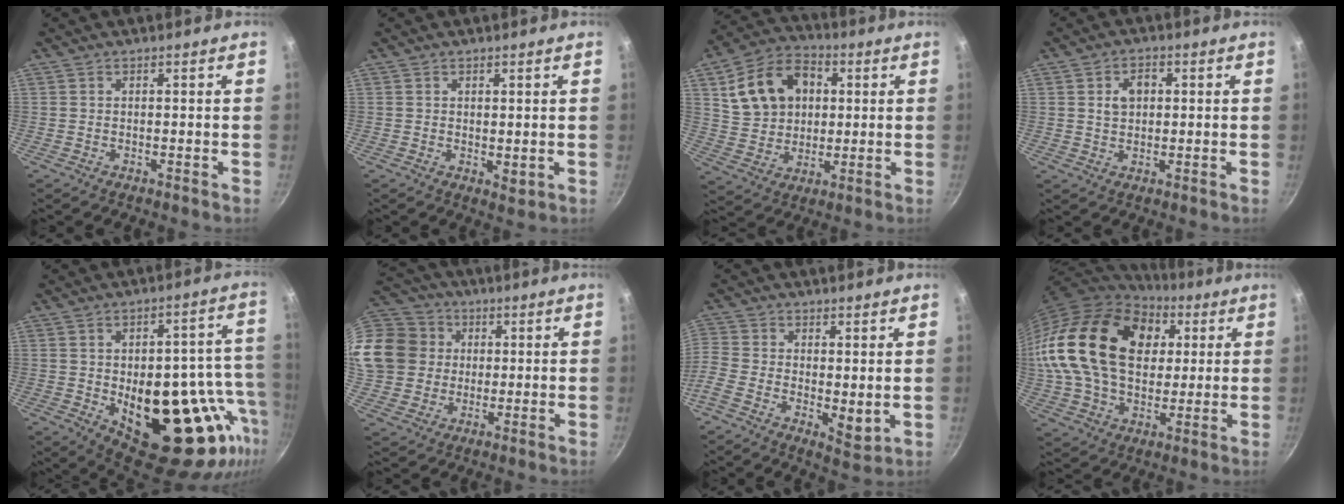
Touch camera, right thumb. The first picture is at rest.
{"total": 2.0, "force": [0.8, 1.3, 1.3], "torque": [-0.018, -0.009, 0.013]}
{"total": 20.1, "force": [4.7, 16.1, 11.0], "torque": [-0.175, 0.024, 0.083]}
{"total": 4.5, "force": [0.9, 3.3, 2.9], "torque": [-0.030, 0.005, 0.015]}
{"total": 27.0, "force": [-6.4, 13.7, 22.4], "torque": [-0.241, -0.002, -0.063]}
{"total": 17.8, "force": [2.7, 15.9, 7.4], "torque": [-0.149, 0.033, 0.051]}
{"total": 8.2, "force": [-1.0, 4.8, 6.7], "torque": [-0.128, -0.003, -0.025]}
{"total": 29.6, "force": [7.0, 20.0, 20.6], "torque": [-0.373, 0.016, 0.119]}